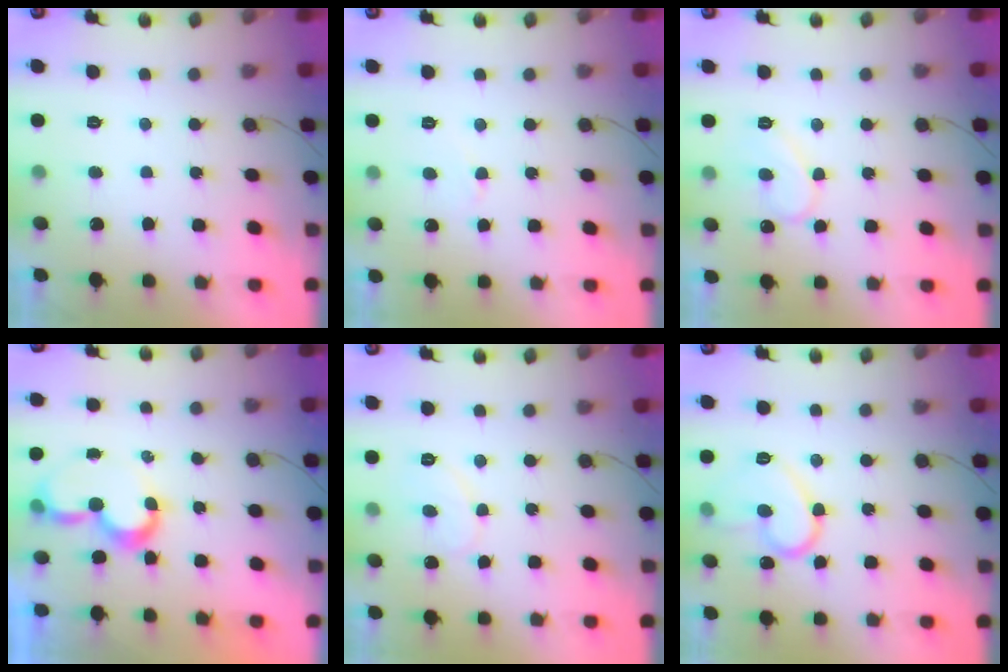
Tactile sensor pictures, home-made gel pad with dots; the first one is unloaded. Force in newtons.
{"total": 3.4, "press": 3.3, "slide": 0.4}
{"total": 8.8, "press": 8.7, "slide": 0.8}
{"total": 7.7, "press": 7.7, "slide": 0.7}
{"total": 6.9, "press": 6.9, "slide": 0.4}
{"total": 13.0, "press": 13.0, "slide": 1.1}